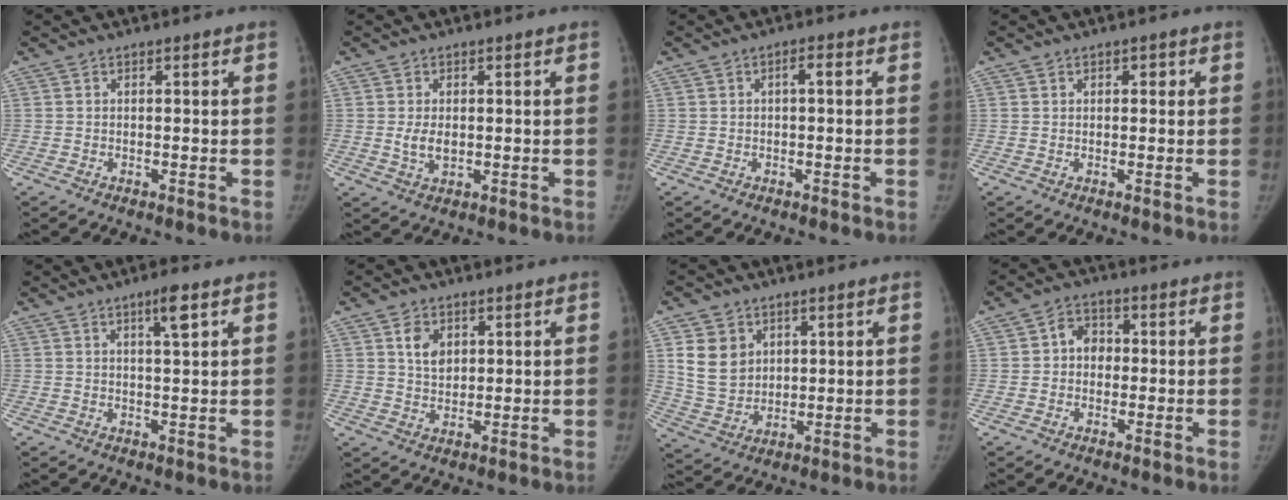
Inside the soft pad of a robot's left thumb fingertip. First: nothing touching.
{"total": 3.7, "force": [-0.1, 2.4, 2.8], "torque": [-0.049, -0.004, 0.003]}
{"total": 1.8, "force": [0.1, 0.8, 1.6], "torque": [-0.023, 0.007, -0.002]}
{"total": 1.5, "force": [0.5, 1.2, 0.8], "torque": [0.000, 0.001, 0.004]}
{"total": 3.9, "force": [2.0, 0.5, 3.3], "torque": [-0.053, -0.009, 0.034]}
{"total": 4.7, "force": [2.0, 3.4, 2.6], "torque": [-0.029, -0.014, 0.038]}
{"total": 9.4, "force": [3.5, 7.4, 4.6], "torque": [-0.061, -0.019, 0.082]}
{"total": 4.8, "force": [0.1, 4.1, 2.5], "torque": [-0.015, 0.013, -0.007]}